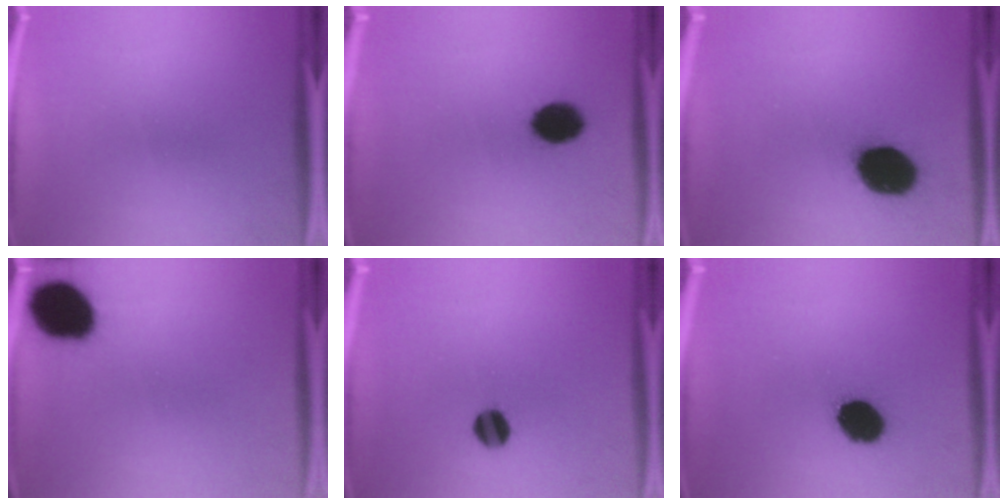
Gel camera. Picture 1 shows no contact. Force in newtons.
{"total": 8.2}
{"total": 18.0}
{"total": 16.5}
{"total": 6.5}
{"total": 12.3}